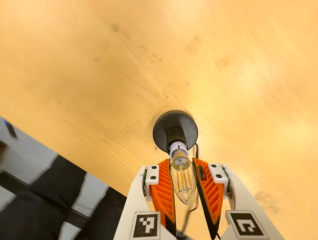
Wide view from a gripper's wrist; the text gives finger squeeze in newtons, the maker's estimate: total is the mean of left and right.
{"total": 13.2, "left": 12.6, "right": 13.9}